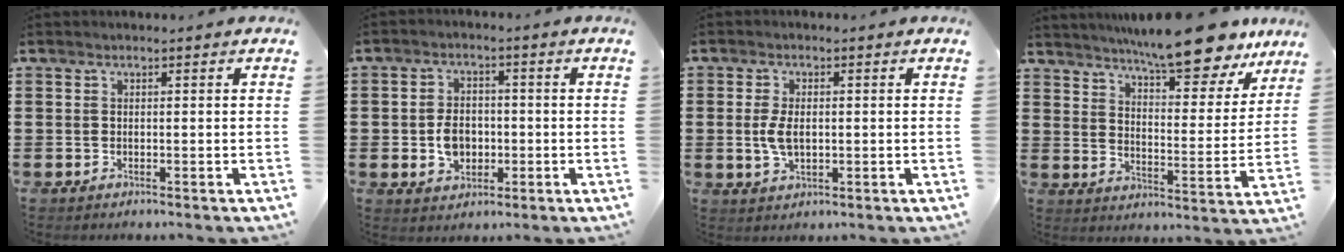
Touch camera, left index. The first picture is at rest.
{"total": 5.3, "force": [-0.9, 3.9, 3.5], "torque": [-0.068, 0.003, -0.019]}
{"total": 4.2, "force": [0.1, 2.2, 3.6], "torque": [-0.086, 0.000, -0.004]}
{"total": 11.9, "force": [10.4, 0.9, 5.8], "torque": [-0.104, -0.059, 0.179]}